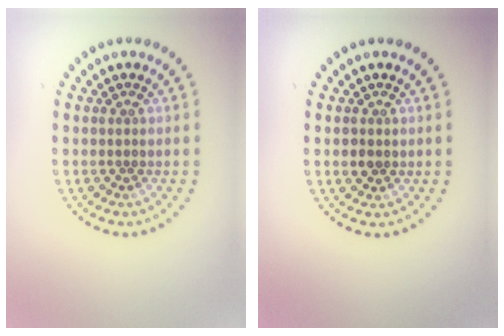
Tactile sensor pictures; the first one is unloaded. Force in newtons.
{"total": 1.1, "press": 1.1, "slide": 0.2}